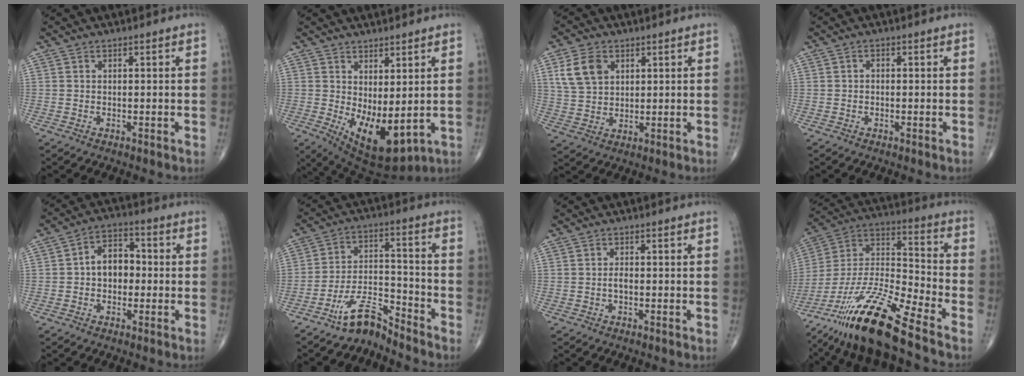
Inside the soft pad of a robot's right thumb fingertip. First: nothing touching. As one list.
[{"total": 10.5, "force": [-0.3, 4.7, 9.3], "torque": [-0.142, -0.021, 0.018]}, {"total": 7.9, "force": [3.1, 5.6, 4.7], "torque": [-0.078, -0.006, 0.064]}, {"total": 0.9, "force": [-0.1, 0.7, 0.6], "torque": [-0.007, 0.002, -0.004]}, {"total": 7.6, "force": [-0.3, 5.5, 5.3], "torque": [-0.062, 0.024, -0.018]}, {"total": 7.6, "force": [-6.9, 1.7, 2.7], "torque": [-0.042, 0.076, -0.135]}, {"total": 1.2, "force": [-0.4, 0.6, 1.0], "torque": [-0.018, 0.001, -0.007]}, {"total": 21.6, "force": [-15.1, 3.3, 15.1], "torque": [-0.319, 0.046, -0.283]}]